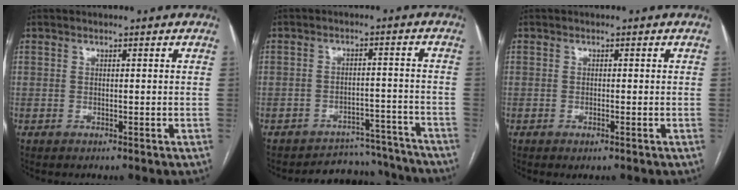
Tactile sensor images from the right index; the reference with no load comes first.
{"total": 10.7, "force": [-10.2, 3.4, -0.9], "torque": [0.035, 0.042, -0.127]}
{"total": 0.9, "force": [-0.6, 0.1, 0.7], "torque": [-0.014, -0.002, -0.007]}